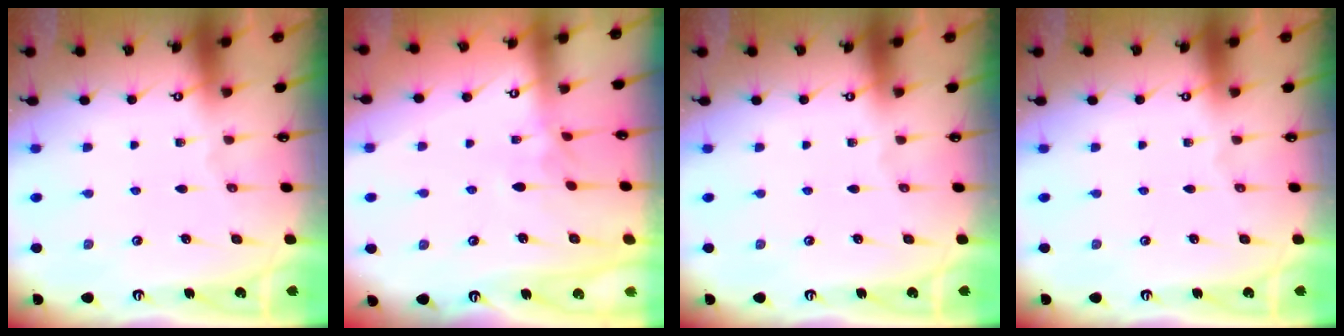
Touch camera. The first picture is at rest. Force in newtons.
{"total": 4.4, "press": 4.4, "slide": 0.1}
{"total": 0.0}
{"total": 0.0}